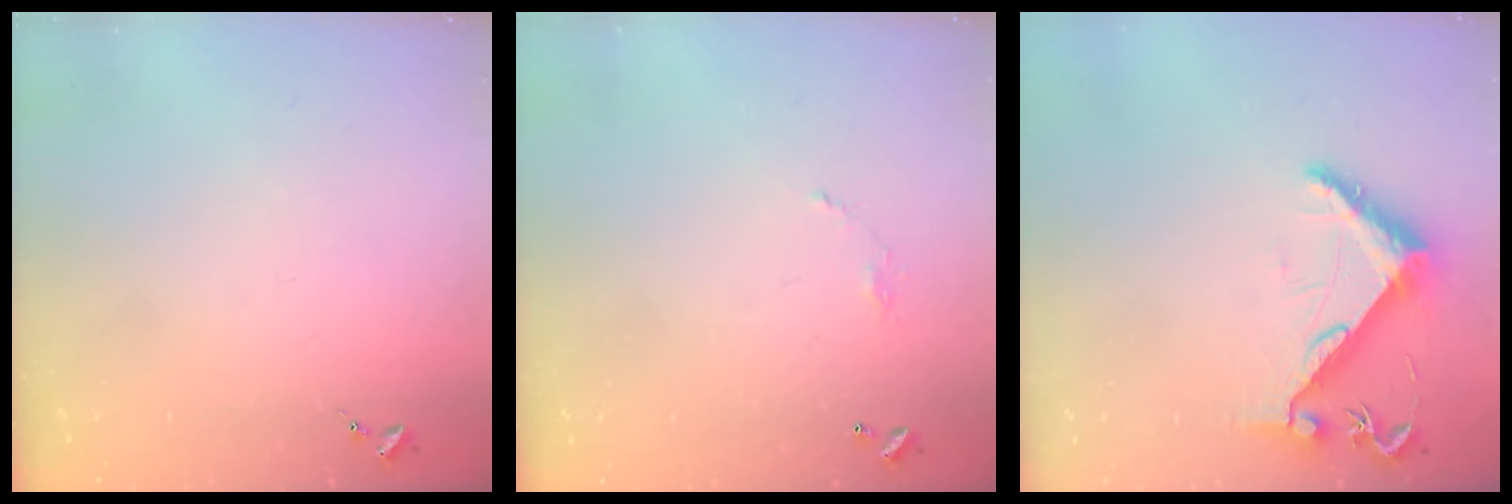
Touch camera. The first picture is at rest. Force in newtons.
{"total": 3.9, "press": 3.9, "slide": 0.1}
{"total": 7.9, "press": 7.9, "slide": 0.4}